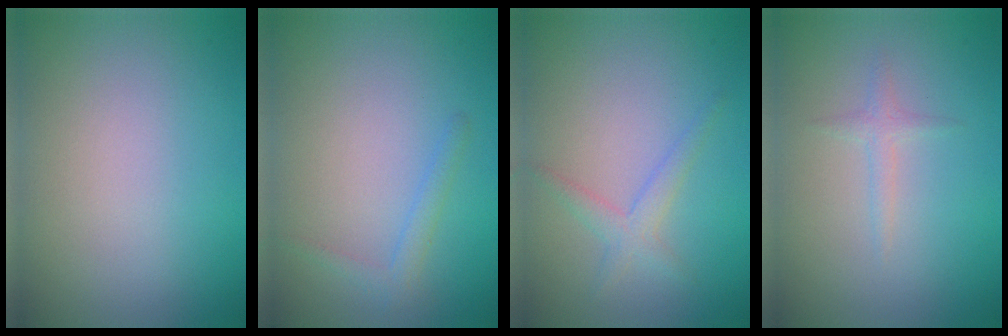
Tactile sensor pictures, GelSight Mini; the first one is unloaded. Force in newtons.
{"total": 1.4, "press": 1.4, "slide": 0.1}
{"total": 1.8, "press": 1.8, "slide": 0.1}
{"total": 1.0, "press": 1.0, "slide": 0.1}